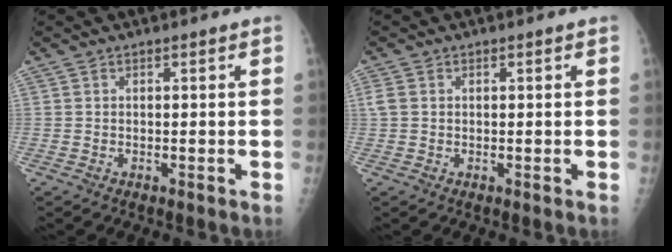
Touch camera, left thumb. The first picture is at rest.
{"total": 1.7, "force": [0.3, 1.4, 0.9], "torque": [-0.027, 0.005, 0.007]}